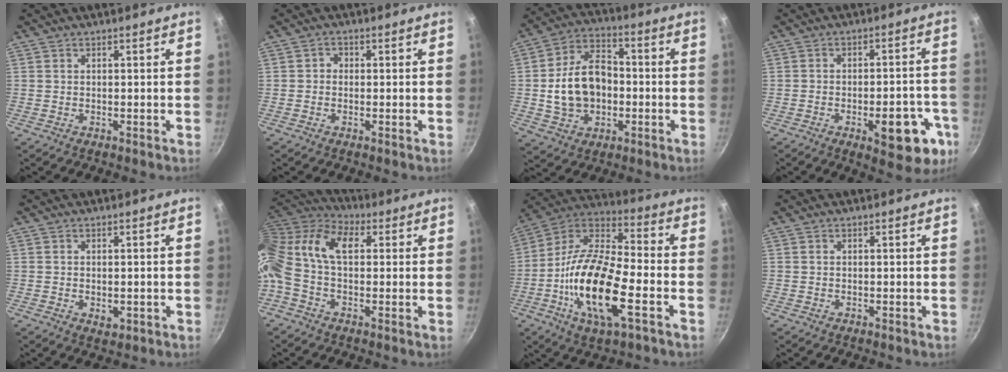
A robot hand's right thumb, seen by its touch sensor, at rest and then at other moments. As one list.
[{"total": 1.5, "force": [-0.3, 1.3, 0.6], "torque": [-0.004, 0.005, -0.010]}, {"total": 14.3, "force": [-1.3, 10.3, 9.8], "torque": [-0.146, 0.031, -0.023]}, {"total": 13.3, "force": [-5.3, 5.7, 10.7], "torque": [-0.093, 0.026, -0.063]}, {"total": 2.3, "force": [-0.4, 1.5, 1.7], "torque": [-0.025, -0.005, -0.003]}, {"total": 16.8, "force": [3.2, 9.5, 13.5], "torque": [-0.266, 0.031, 0.034]}, {"total": 20.8, "force": [-6.4, 7.7, 18.2], "torque": [-0.345, 0.029, -0.141]}, {"total": 0.0}]